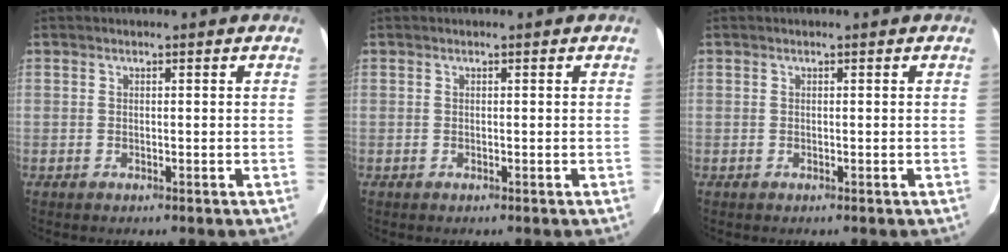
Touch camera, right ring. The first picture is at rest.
{"total": 0.0}
{"total": 0.0}